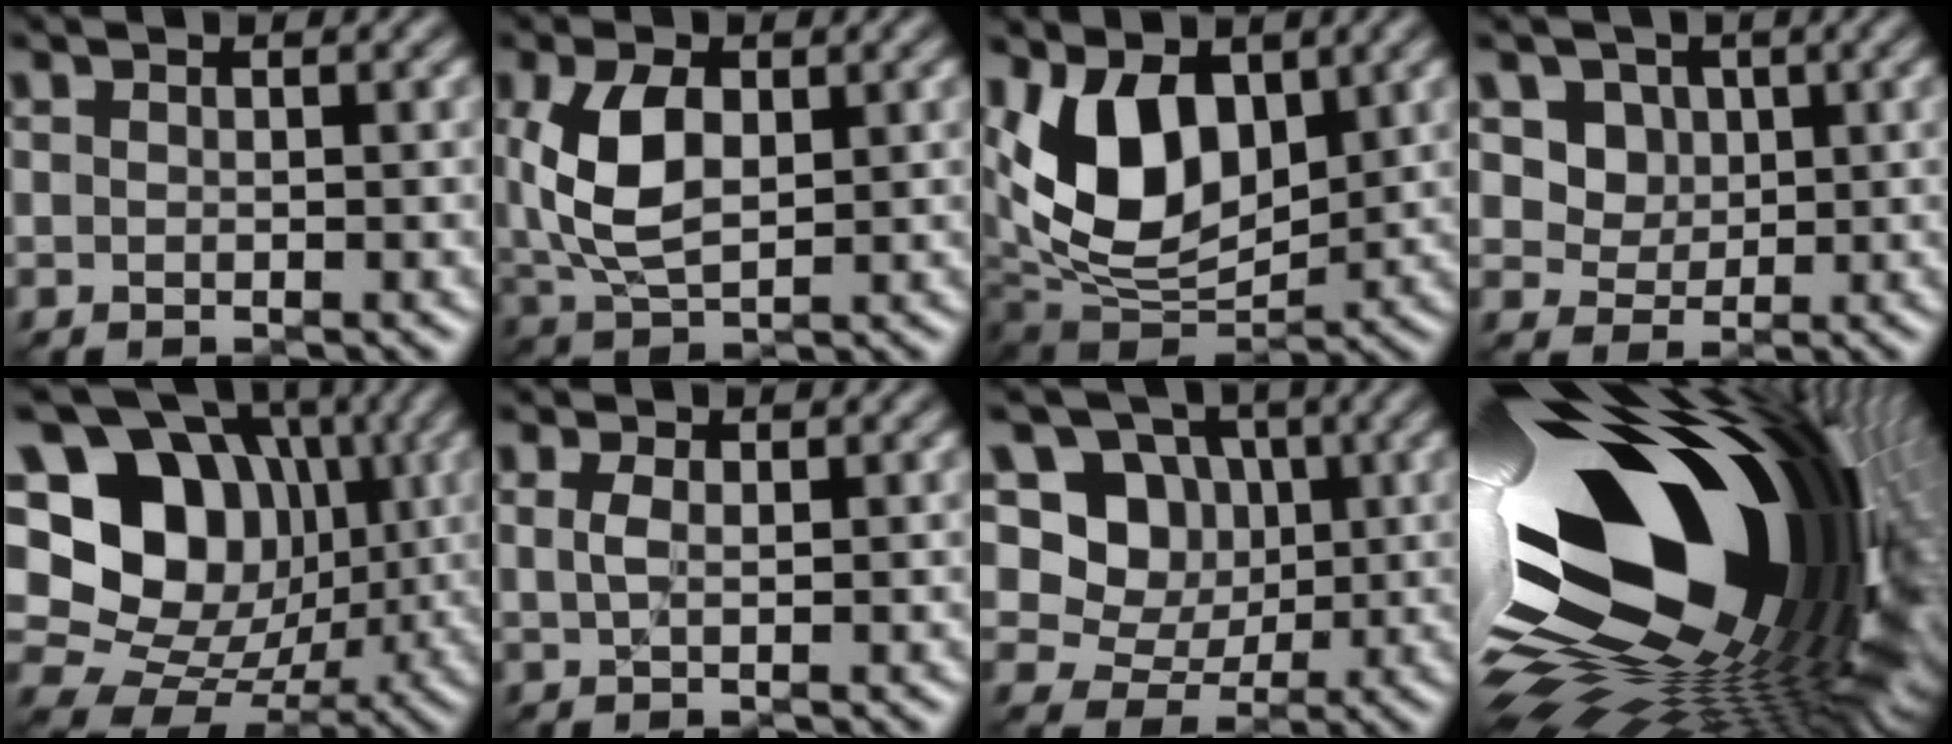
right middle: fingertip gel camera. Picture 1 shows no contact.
{"total": 6.2, "force": [0.9, 3.6, 5.0], "torque": [-0.113, 0.002, 0.019]}
{"total": 8.7, "force": [2.2, 5.4, 6.4], "torque": [-0.124, -0.016, 0.034]}
{"total": 5.1, "force": [2.0, 4.1, 2.2], "torque": [-0.054, -0.010, 0.040]}
{"total": 18.2, "force": [4.2, 15.1, 9.2], "torque": [-0.192, 0.055, 0.073]}
{"total": 1.2, "force": [0.4, 0.5, 1.0], "torque": [-0.027, -0.002, 0.008]}
{"total": 6.2, "force": [1.5, 5.5, 2.6], "torque": [-0.046, 0.000, 0.010]}
{"total": 22.3, "force": [1.9, 11.1, 19.2], "torque": [-0.332, -0.025, 0.007]}